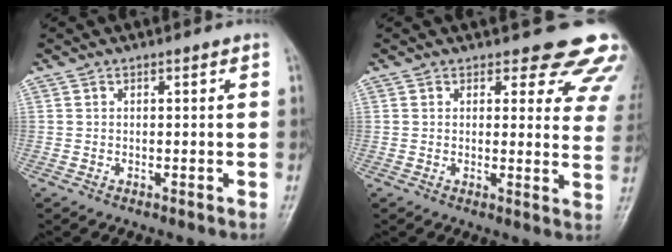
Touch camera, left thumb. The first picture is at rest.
{"total": 12.6, "force": [10.8, 4.9, 4.2], "torque": [0.009, -0.070, 0.093]}